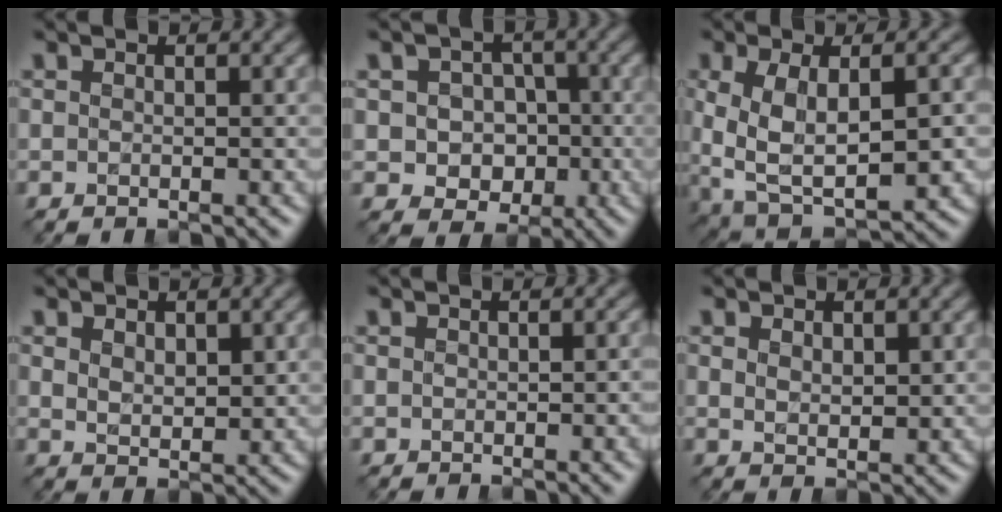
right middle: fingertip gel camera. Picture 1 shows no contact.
{"total": 4.8, "force": [-0.7, 4.1, 2.4], "torque": [-0.017, 0.000, -0.024]}
{"total": 8.4, "force": [-0.7, 4.2, 7.2], "torque": [-0.142, -0.015, -0.003]}
{"total": 2.4, "force": [1.0, 1.5, 1.6], "torque": [-0.031, -0.007, 0.023]}
{"total": 2.3, "force": [-0.3, 1.2, 1.9], "torque": [-0.024, -0.006, -0.001]}
{"total": 1.9, "force": [0.7, 1.2, 1.4], "torque": [-0.025, -0.005, 0.016]}